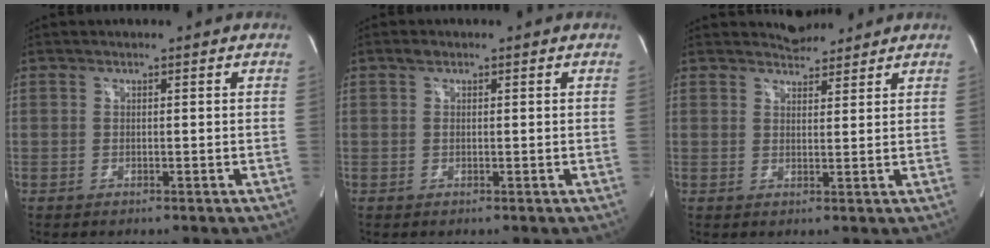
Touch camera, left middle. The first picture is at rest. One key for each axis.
{"total": 0.9, "fx": 0.5, "fy": 0.5, "fz": 0.5, "tx": -0.014, "ty": 0.003, "tz": 0.009}
{"total": 3.2, "fx": 3.1, "fy": 0.8, "fz": 0.1, "tx": -0.007, "ty": 0.003, "tz": 0.050}